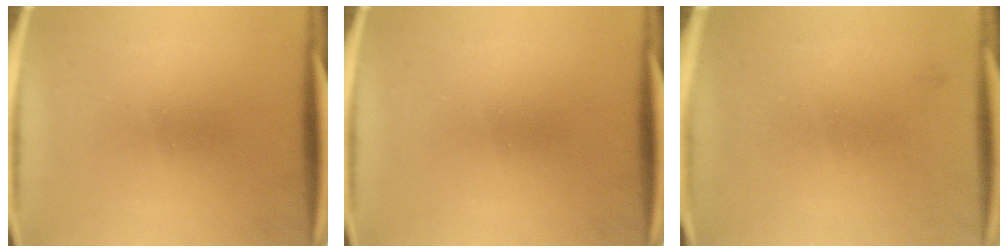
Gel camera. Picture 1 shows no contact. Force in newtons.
{"total": 0.0}
{"total": 1.1}